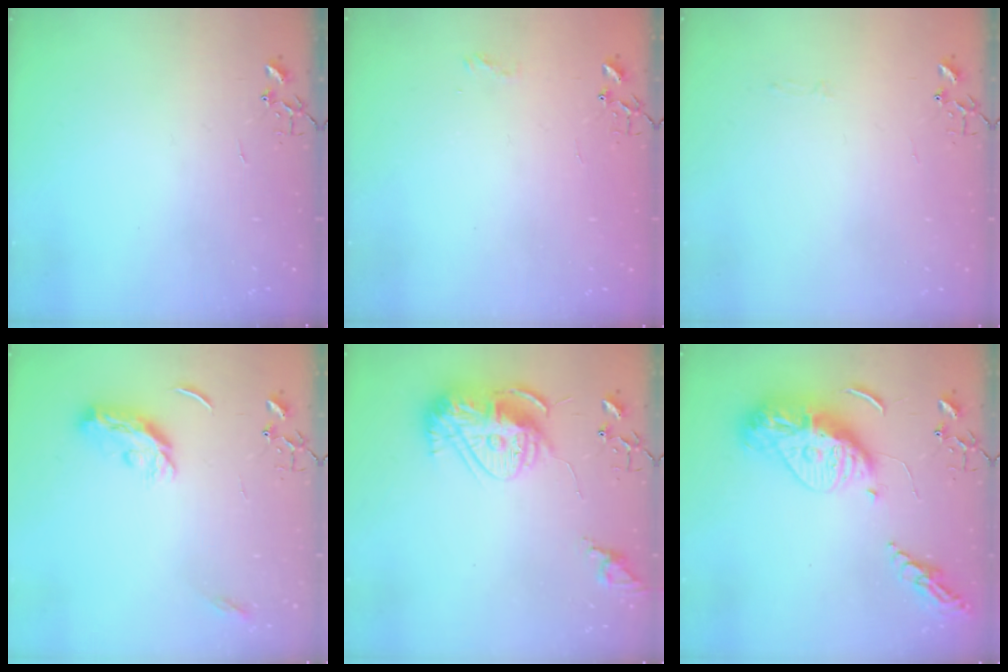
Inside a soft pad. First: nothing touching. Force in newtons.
{"total": 5.9, "press": 5.9, "slide": 0.8}
{"total": 2.8, "press": 2.8, "slide": 0.4}
{"total": 9.9, "press": 9.9, "slide": 0.3}
{"total": 15.2, "press": 15.2, "slide": 1.4}
{"total": 18.2, "press": 18.1, "slide": 1.5}